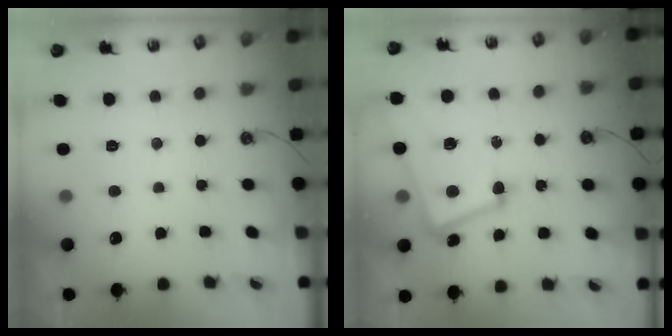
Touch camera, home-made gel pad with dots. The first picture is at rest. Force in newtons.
{"total": 10.9, "press": 10.7, "slide": 2.3}